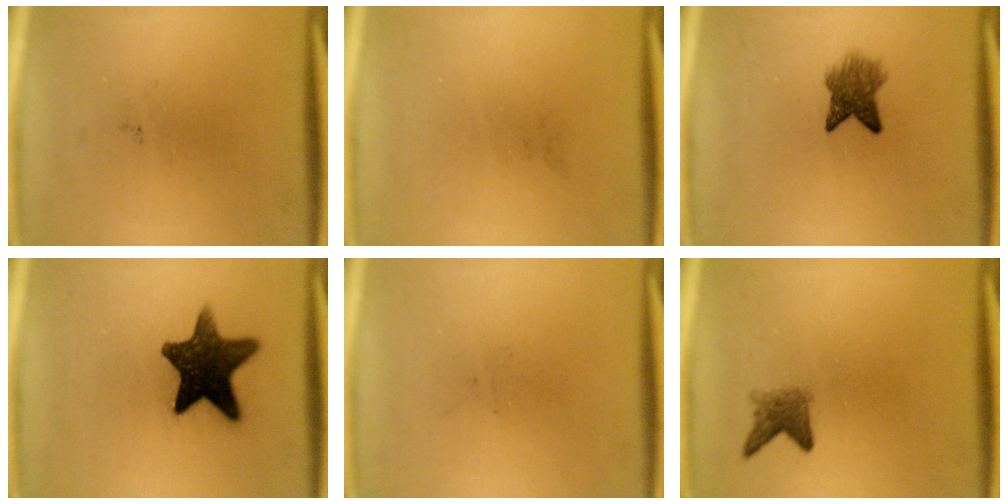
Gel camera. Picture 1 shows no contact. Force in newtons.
{"total": 0.0}
{"total": 4.7}
{"total": 13.8}
{"total": 0.0}
{"total": 2.6}